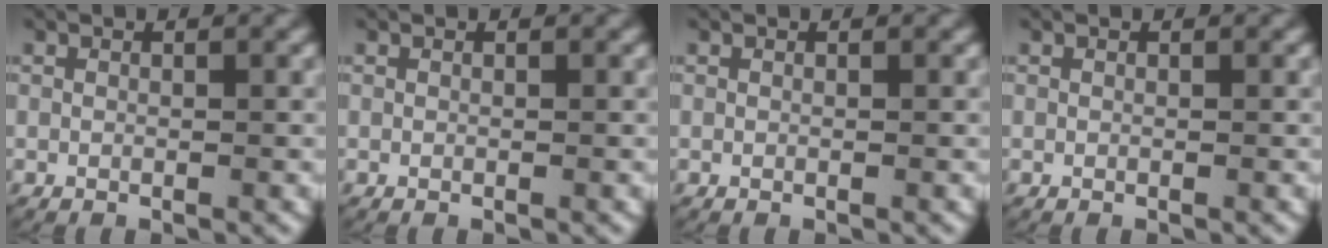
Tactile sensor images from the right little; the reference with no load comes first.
{"total": 0.0}
{"total": 0.0}
{"total": 0.0}